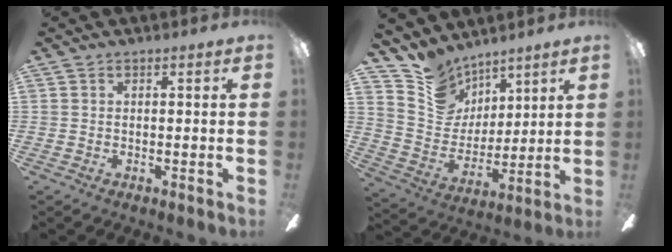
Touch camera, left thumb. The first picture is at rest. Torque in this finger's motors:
{"motor_torque": [0.22, 0.12, -0.49, -0.42, -0.06]}